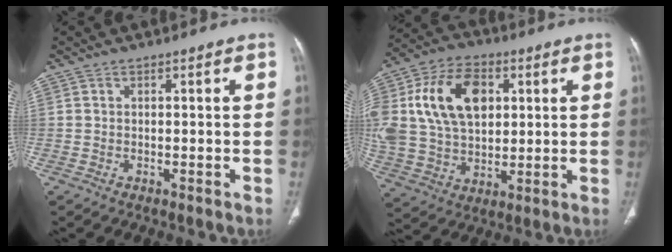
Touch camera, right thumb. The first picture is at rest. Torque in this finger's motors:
{"motor_torque": [1.82, 2.08, 0.96, -0.06, 0.59]}